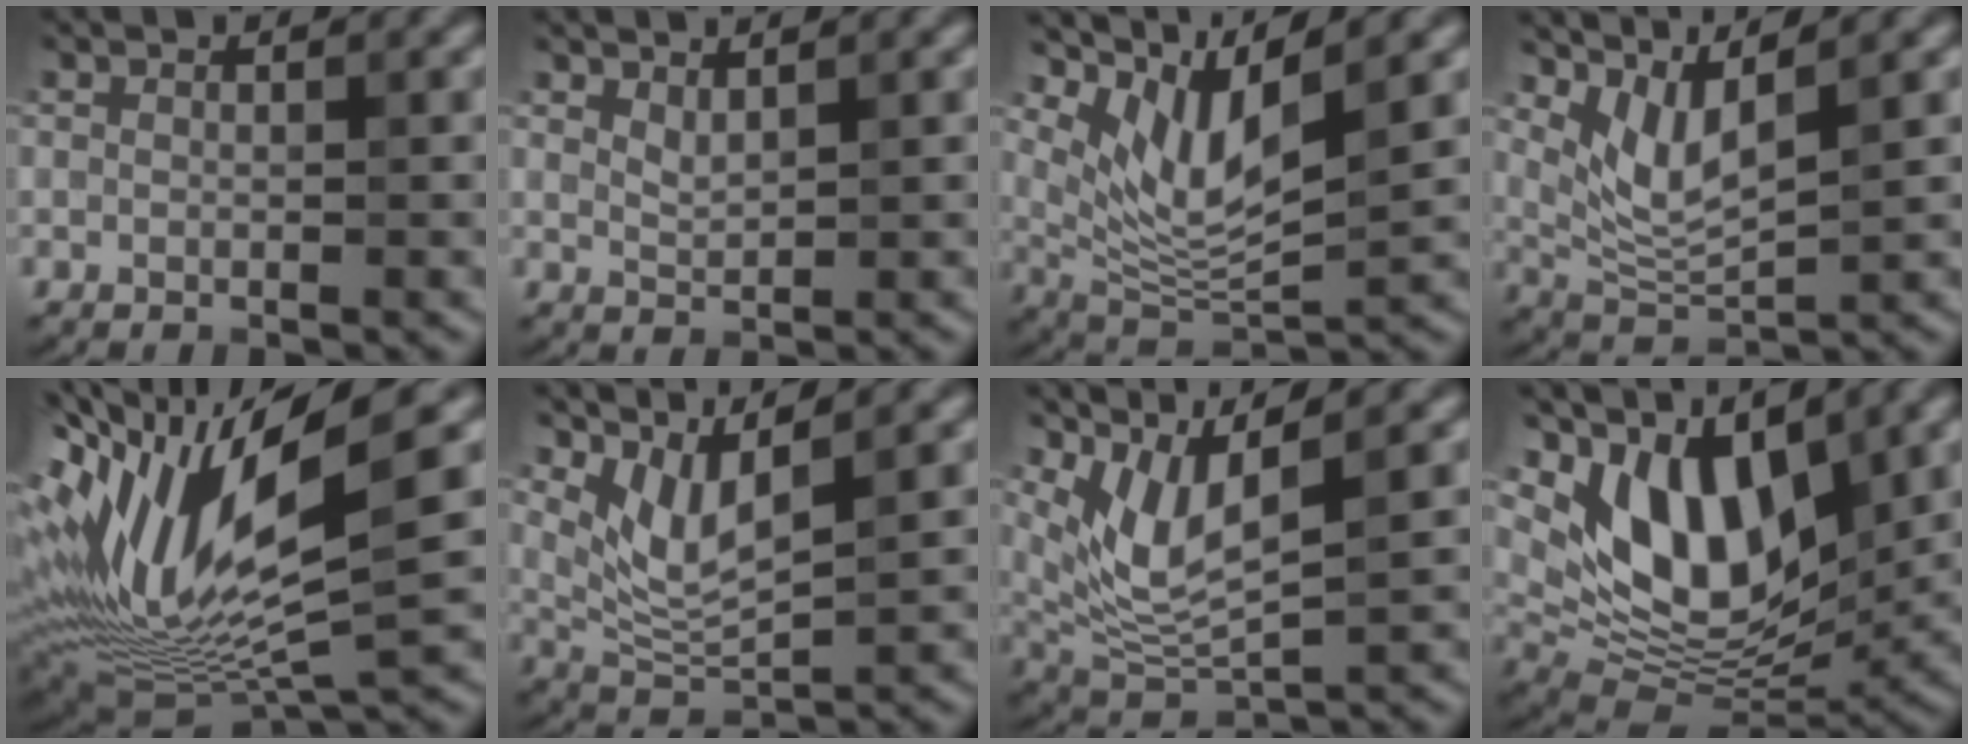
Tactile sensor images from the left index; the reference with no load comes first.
{"total": 1.3, "force": [1.1, 0.3, 0.7], "torque": [-0.019, -0.003, 0.023]}
{"total": 6.2, "force": [3.8, 1.7, 4.6], "torque": [-0.094, -0.013, 0.078]}
{"total": 4.2, "force": [2.5, 1.2, 3.2], "torque": [-0.076, -0.014, 0.059]}
{"total": 14.9, "force": [2.6, 4.8, 13.9], "torque": [-0.289, 0.000, 0.057]}
{"total": 4.2, "force": [2.6, 1.1, 3.1], "torque": [-0.075, -0.013, 0.061]}
{"total": 5.7, "force": [3.0, 1.6, 4.6], "torque": [-0.106, -0.014, 0.067]}
{"total": 9.4, "force": [3.8, 4.8, 7.1], "torque": [-0.127, -0.020, 0.068]}